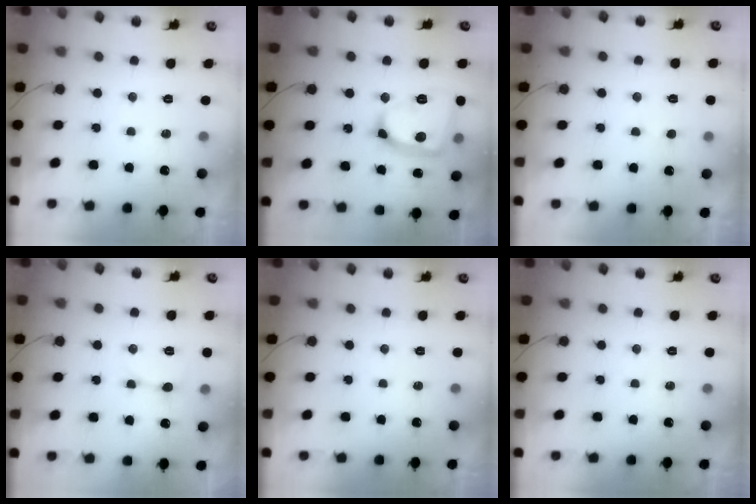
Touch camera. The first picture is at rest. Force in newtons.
{"total": 16.1, "press": 16.0, "slide": 1.6}
{"total": 1.6, "press": 1.6, "slide": 0.2}
{"total": 3.6, "press": 3.5, "slide": 0.5}
{"total": 0.0}
{"total": 0.0}